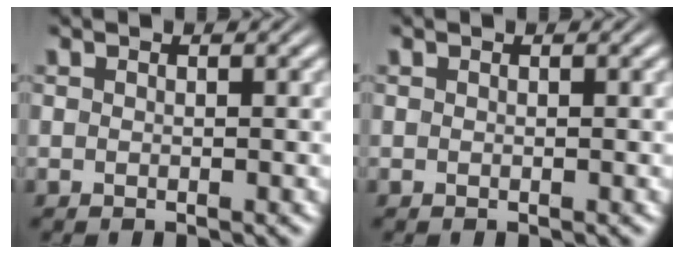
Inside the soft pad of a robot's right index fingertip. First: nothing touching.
{"total": 0.0}